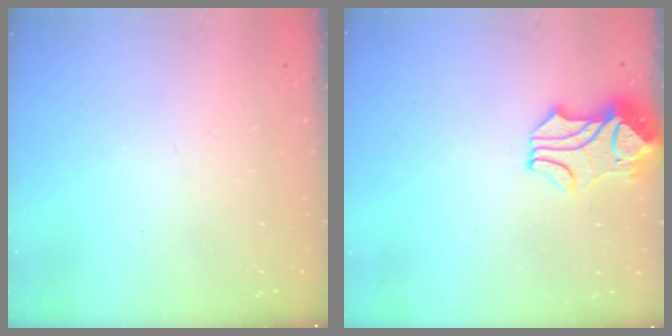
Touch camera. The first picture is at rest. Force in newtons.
{"total": 2.3, "press": 2.0, "slide": 1.1}